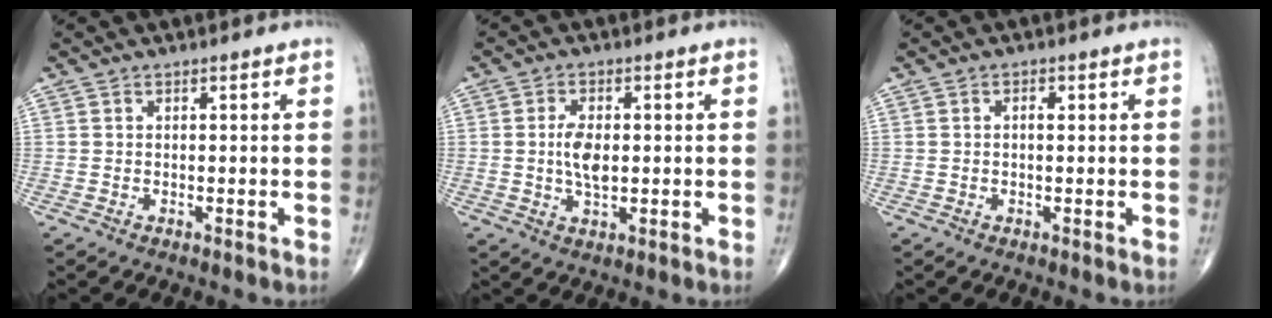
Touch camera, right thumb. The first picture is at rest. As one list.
[{"total": 5.5, "force": [0.1, 2.8, 4.8], "torque": [-0.091, -0.003, 0.001]}, {"total": 1.2, "force": [0.2, 0.6, 1.0], "torque": [-0.017, 0.004, 0.002]}]